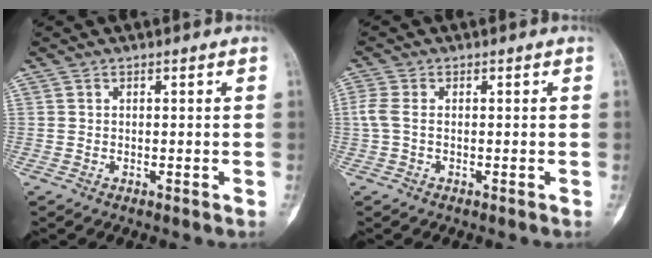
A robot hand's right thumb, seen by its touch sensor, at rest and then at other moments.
{"total": 3.2, "force": [-0.3, 1.5, 2.8], "torque": [-0.073, -0.001, -0.011]}